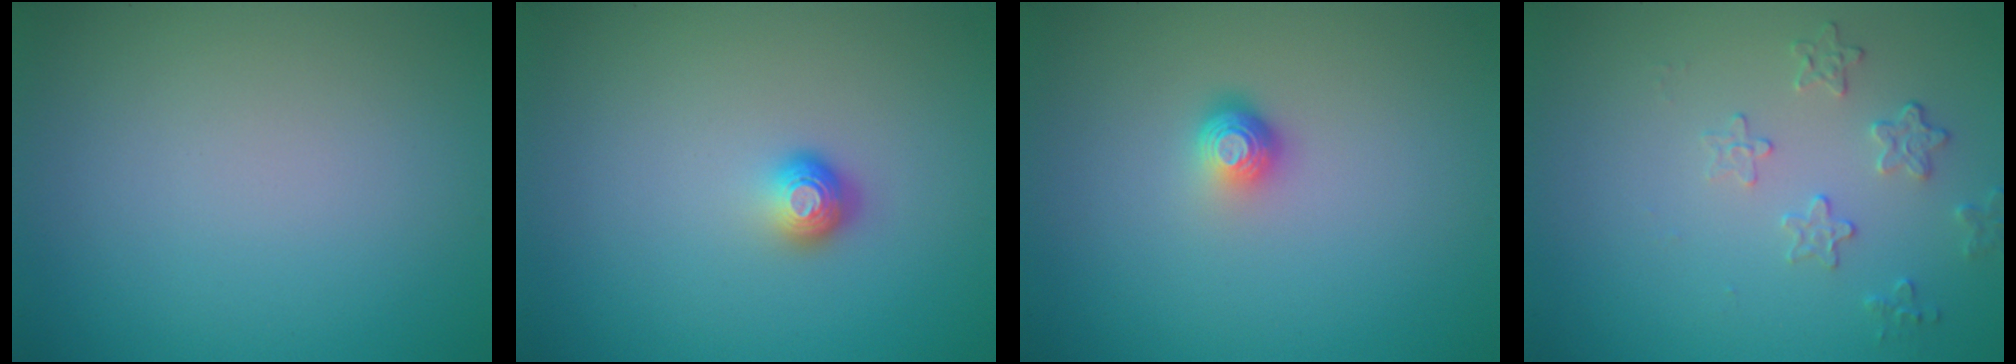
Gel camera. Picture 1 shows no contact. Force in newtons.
{"total": 1.7, "press": 1.2, "slide": 1.3}
{"total": 1.8, "press": 1.2, "slide": 1.3}
{"total": 1.9, "press": 1.3, "slide": 1.4}